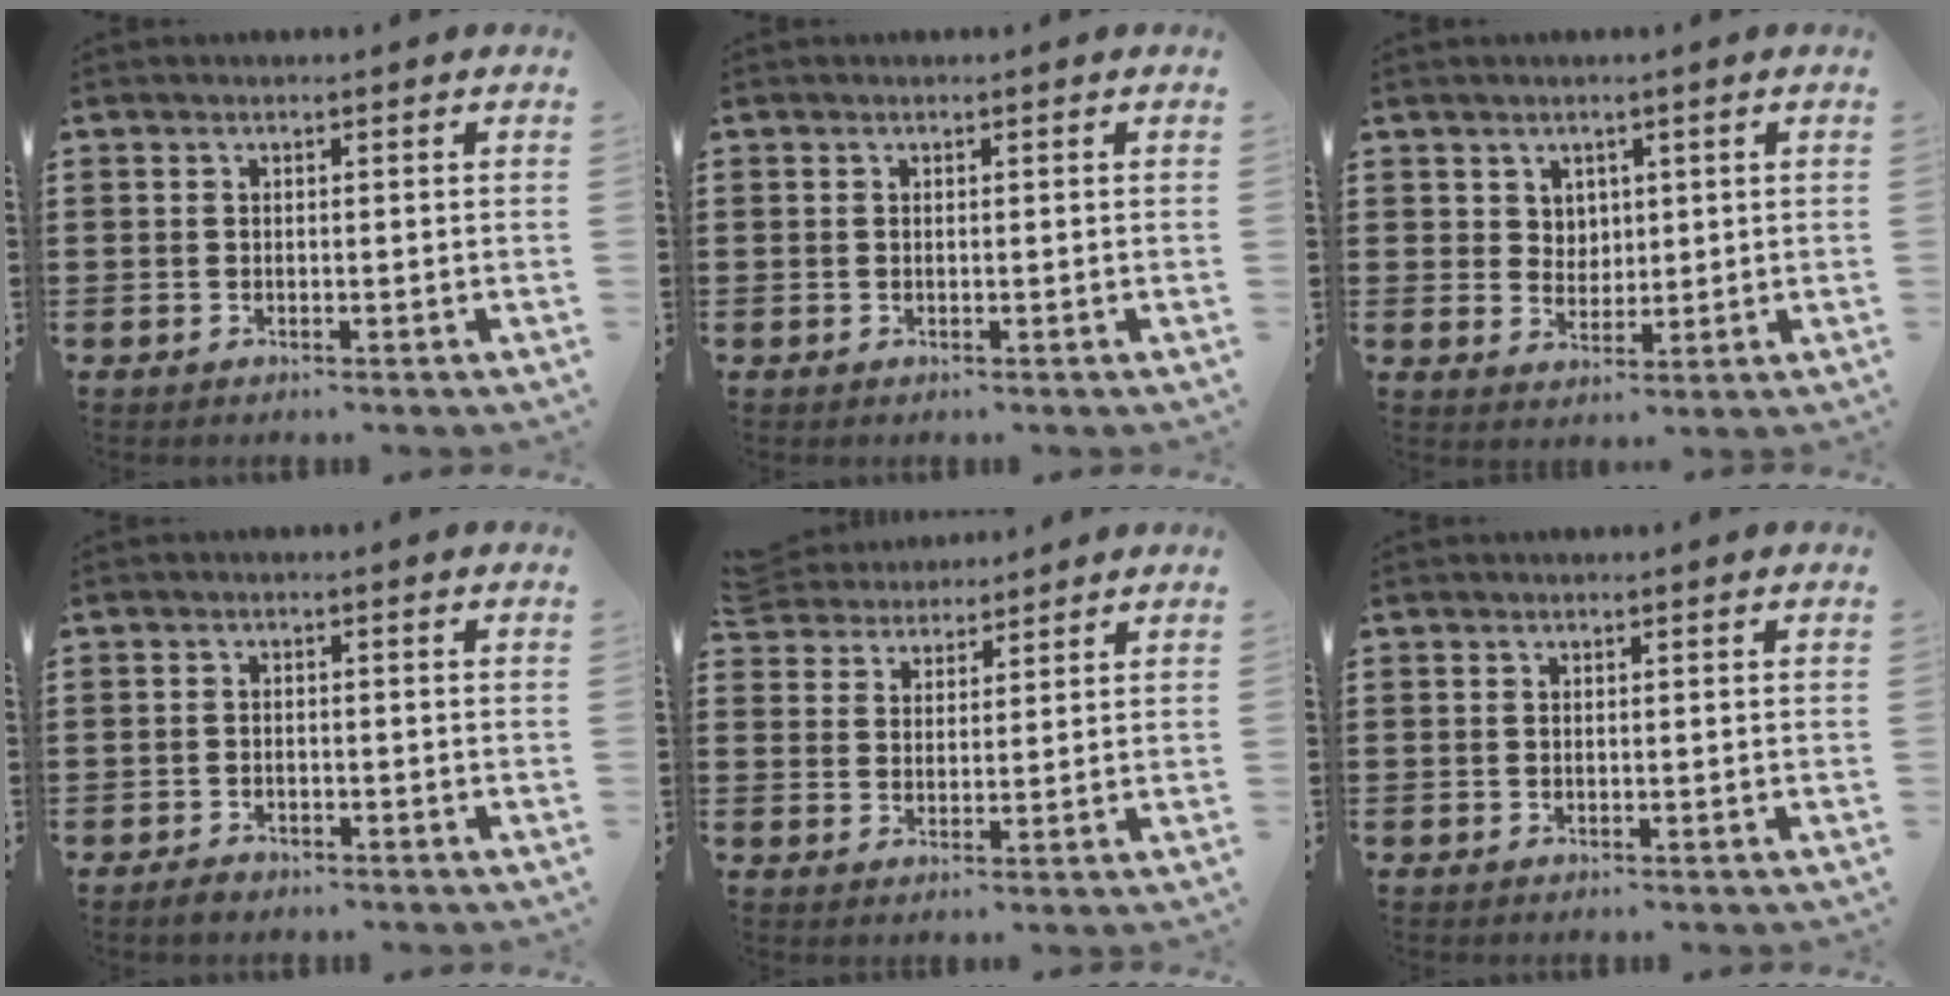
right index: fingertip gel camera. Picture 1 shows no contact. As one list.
[{"total": 0.0}, {"total": 3.2, "force": [1.8, 2.6, 0.6], "torque": [-0.022, 0.010, 0.034]}, {"total": 1.3, "force": [-1.2, 0.4, 0.3], "torque": [-0.008, -0.002, -0.025]}, {"total": 4.4, "force": [4.2, 1.2, -0.2], "torque": [-0.013, -0.009, 0.081]}, {"total": 0.0}]